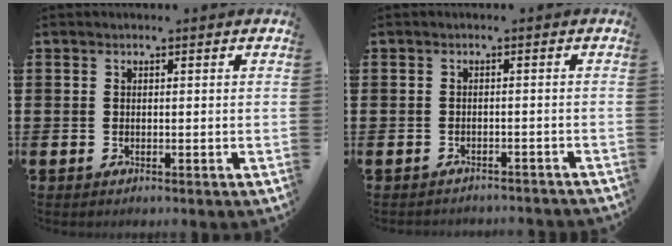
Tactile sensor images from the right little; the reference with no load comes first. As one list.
[{"total": 1.2, "force": [-1.2, 0.0, -0.1], "torque": [-0.002, 0.002, -0.024]}]